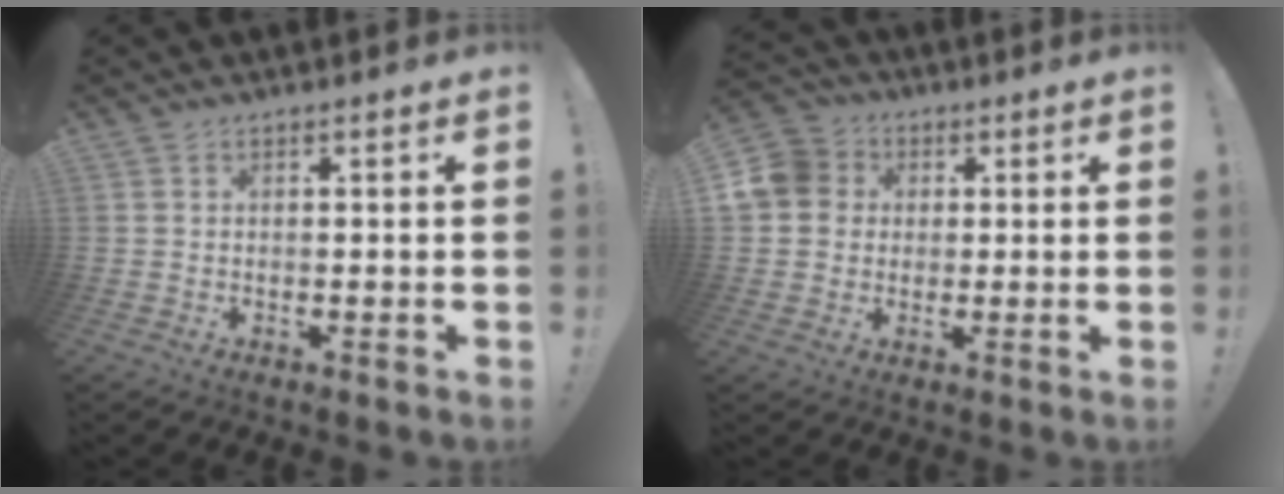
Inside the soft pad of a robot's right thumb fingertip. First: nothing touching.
{"total": 9.3, "force": [1.3, 8.6, 3.2], "torque": [-0.067, 0.014, 0.029]}